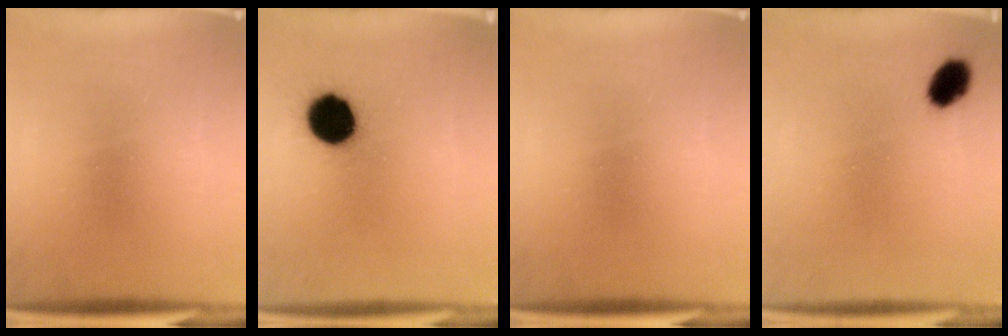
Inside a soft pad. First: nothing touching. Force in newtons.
{"total": 11.1}
{"total": 0.0}
{"total": 4.7}